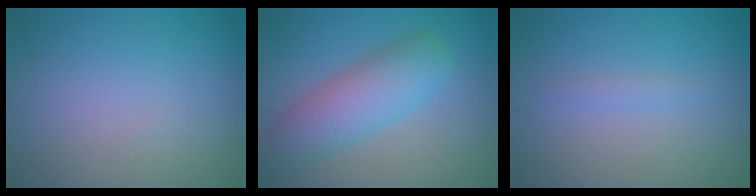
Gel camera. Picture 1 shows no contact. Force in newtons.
{"total": 6.0, "press": 6.0, "slide": 0.2}
{"total": 0.8, "press": 0.8, "slide": 0.1}